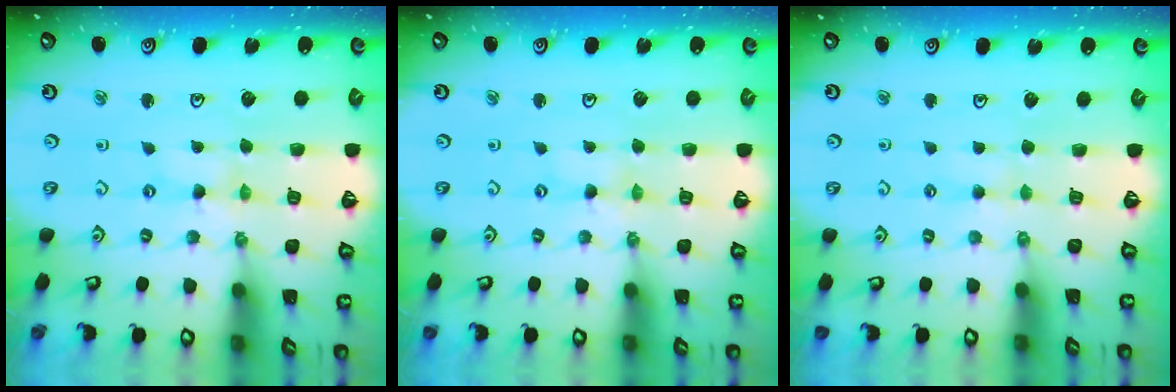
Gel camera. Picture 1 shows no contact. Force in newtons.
{"total": 0.7, "press": 0.7, "slide": 0.1}
{"total": 2.0, "press": 2.0, "slide": 0.4}